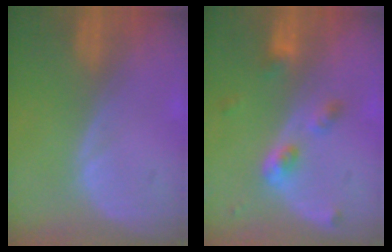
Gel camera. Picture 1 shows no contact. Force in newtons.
{"total": 4.2, "press": 4.2, "slide": 0.5}